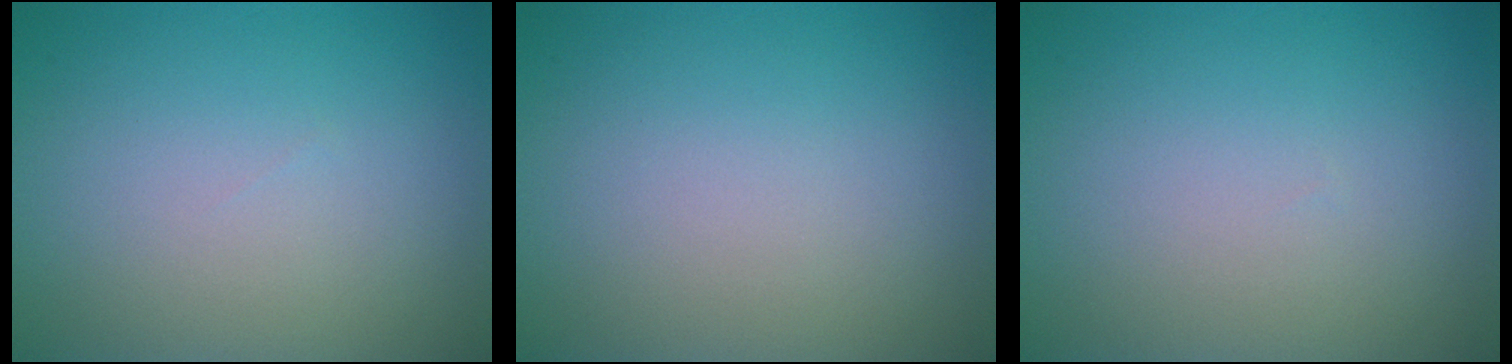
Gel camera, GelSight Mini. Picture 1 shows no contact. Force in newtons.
{"total": 0.0}
{"total": 0.0}